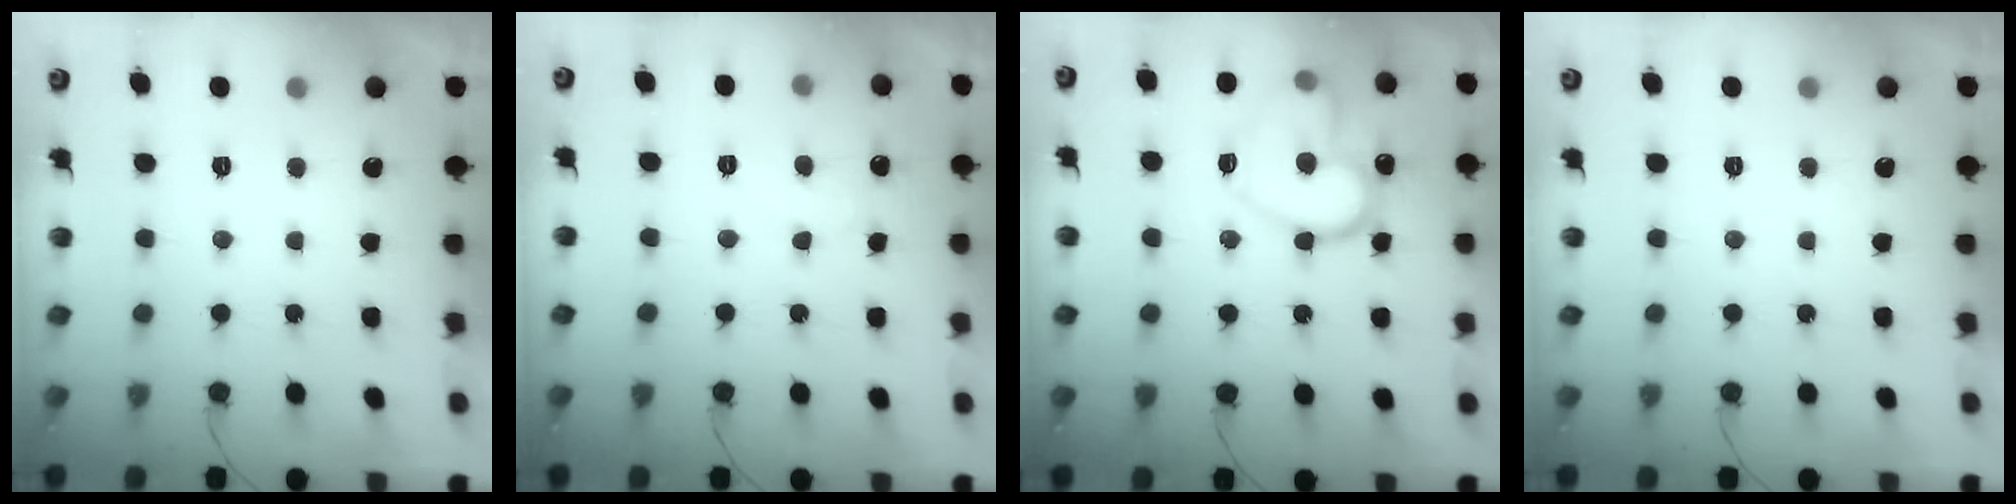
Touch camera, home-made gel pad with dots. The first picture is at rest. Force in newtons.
{"total": 7.4, "press": 7.3, "slide": 0.7}
{"total": 17.7, "press": 17.6, "slide": 1.2}
{"total": 0.0}